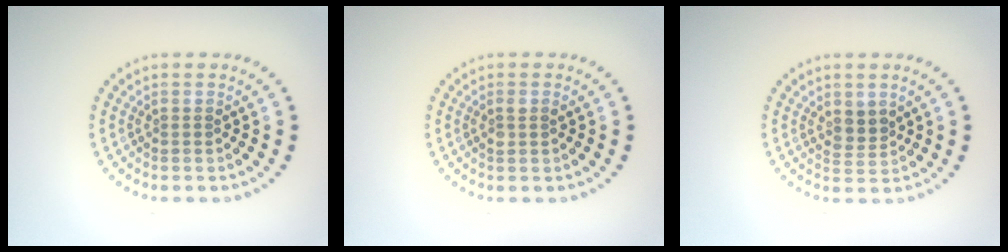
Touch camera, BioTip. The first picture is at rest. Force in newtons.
{"total": 1.2, "press": 1.1, "slide": 0.5}
{"total": 1.9, "press": 1.6, "slide": 1.0}